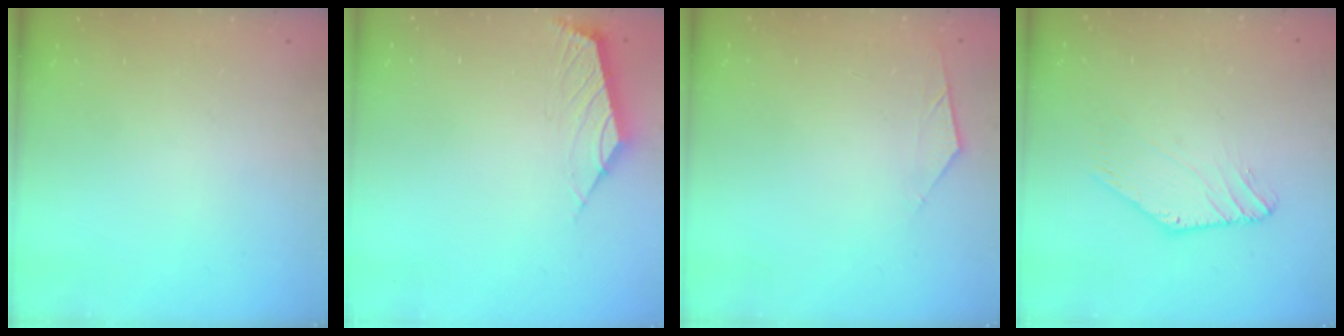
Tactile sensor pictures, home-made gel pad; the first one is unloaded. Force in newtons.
{"total": 2.6, "press": 2.5, "slide": 0.7}
{"total": 5.0, "press": 5.0, "slide": 0.7}
{"total": 1.0, "press": 1.0, "slide": 0.1}